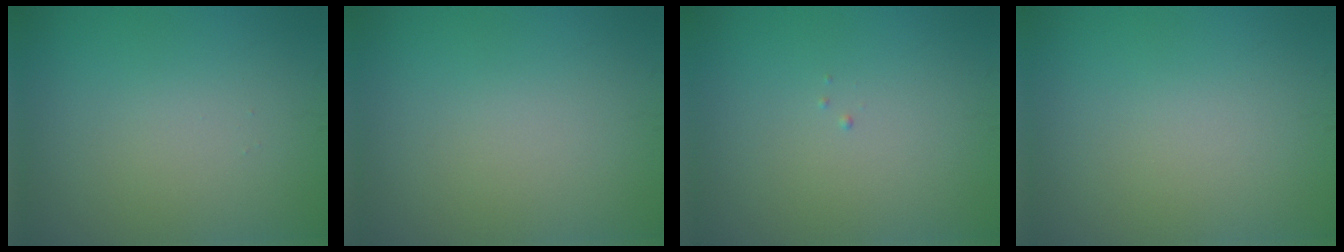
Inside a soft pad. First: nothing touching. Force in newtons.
{"total": 0.0}
{"total": 0.0}
{"total": 0.0}